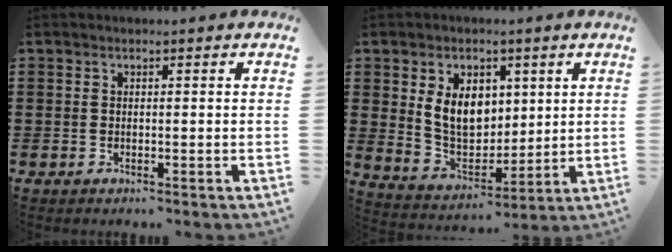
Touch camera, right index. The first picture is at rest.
{"total": 8.4, "force": [2.1, 6.0, 5.4], "torque": [-0.113, 0.008, 0.038]}